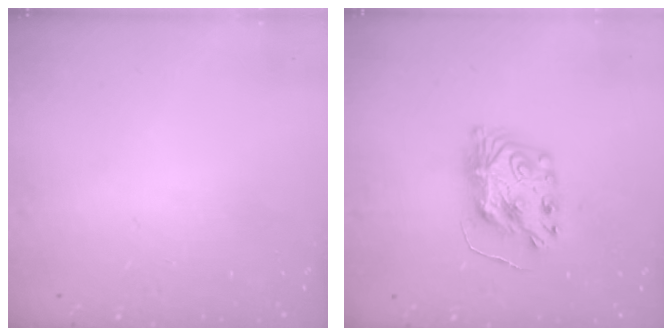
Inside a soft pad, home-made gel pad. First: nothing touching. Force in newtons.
{"total": 9.4, "press": 9.4, "slide": 0.9}